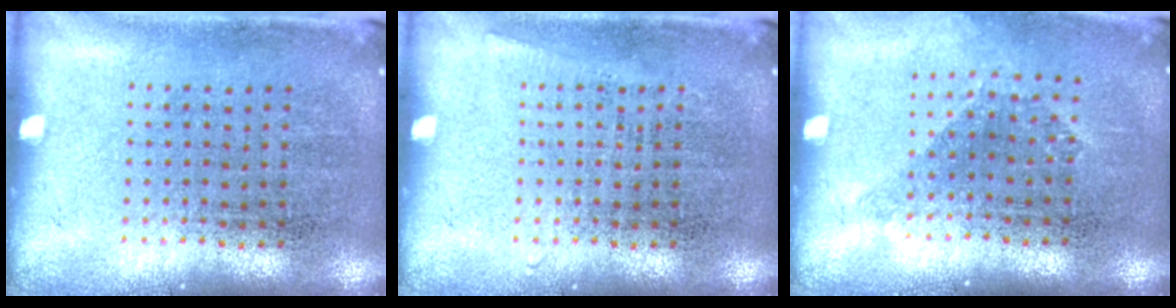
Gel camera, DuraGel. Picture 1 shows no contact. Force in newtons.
{"total": 0.7, "press": 0.7, "slide": 0.0}
{"total": 1.1, "press": 0.8, "slide": 0.7}